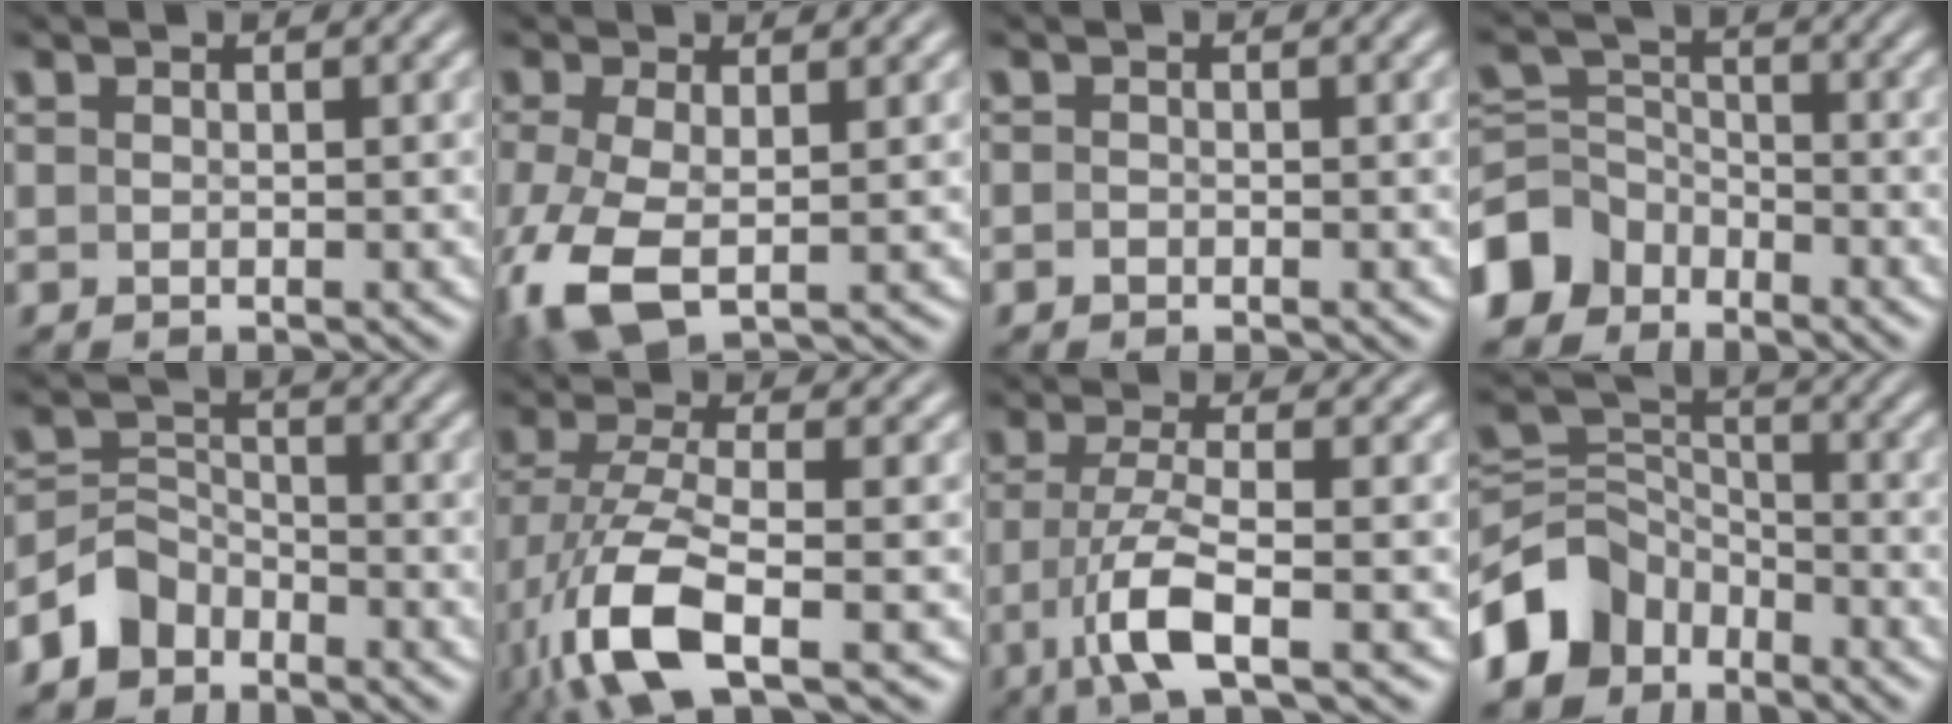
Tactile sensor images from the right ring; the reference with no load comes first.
{"total": 6.7, "force": [-2.4, 4.1, 4.8], "torque": [-0.141, -0.045, -0.014]}
{"total": 0.6, "force": [-0.6, 0.1, 0.0], "torque": [-0.002, -0.008, -0.007]}
{"total": 6.8, "force": [-3.3, 5.4, 2.6], "torque": [-0.065, -0.039, -0.048]}
{"total": 5.6, "force": [-3.7, 3.8, 1.8], "torque": [-0.031, -0.015, -0.063]}
{"total": 7.4, "force": [-2.6, 2.6, 6.4], "torque": [-0.147, -0.037, -0.015]}
{"total": 5.2, "force": [-2.1, 1.0, 4.7], "torque": [-0.096, -0.021, -0.022]}
{"total": 7.9, "force": [-3.7, 6.0, 3.4], "torque": [-0.069, -0.031, -0.061]}